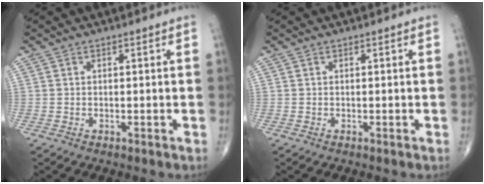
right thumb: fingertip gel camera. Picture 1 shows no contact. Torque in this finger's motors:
{"motor_torque": [-0.03, 0.03, -0.01, 0.00, 0.00]}